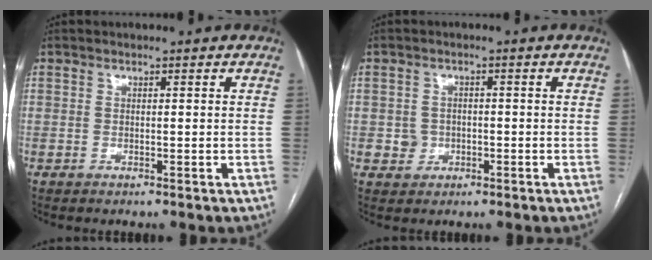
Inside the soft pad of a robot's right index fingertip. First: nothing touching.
{"total": 2.6, "force": [-0.5, 2.5, 0.6], "torque": [0.000, 0.007, -0.003]}